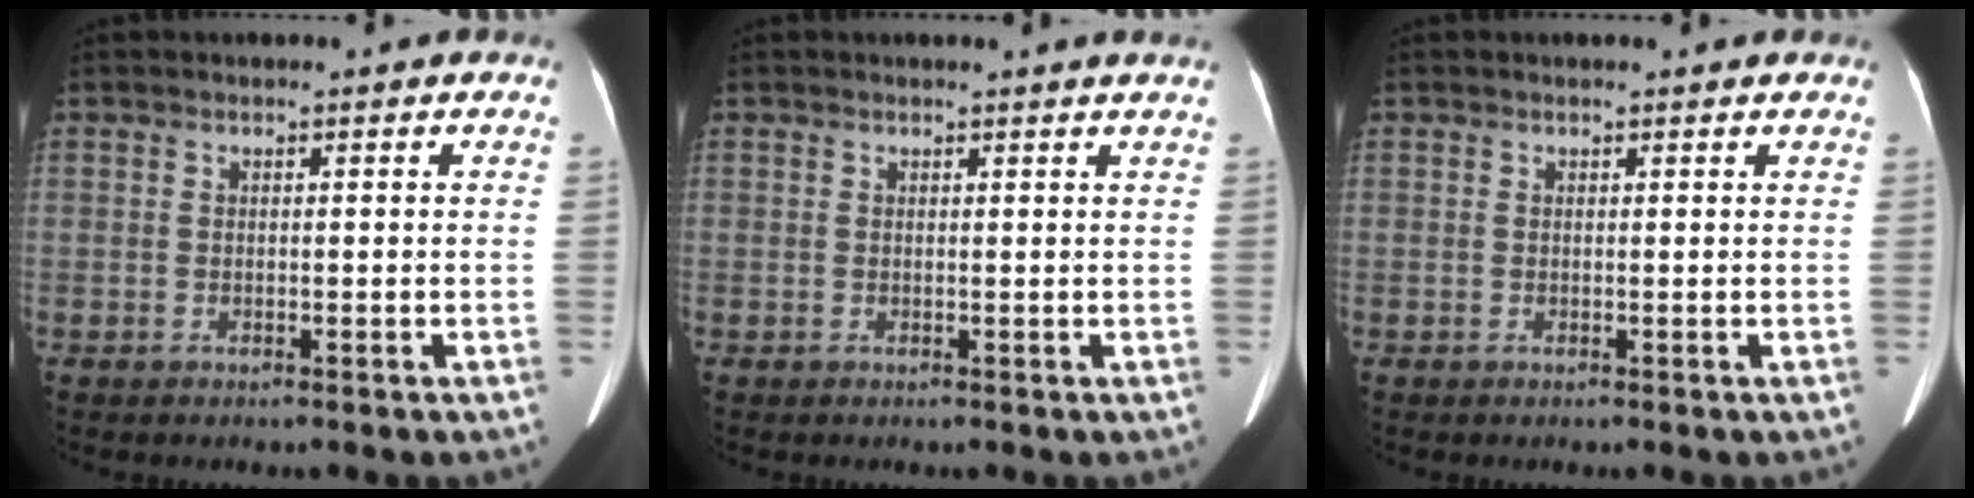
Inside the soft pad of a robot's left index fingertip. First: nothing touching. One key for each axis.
{"total": 1.7, "fx": 1.6, "fy": -0.4, "fz": 0.4, "tx": -0.014, "ty": -0.004, "tz": 0.014}
{"total": 1.0, "fx": 1.0, "fy": 0.2, "fz": 0.2, "tx": -0.012, "ty": 0.005, "tz": 0.009}